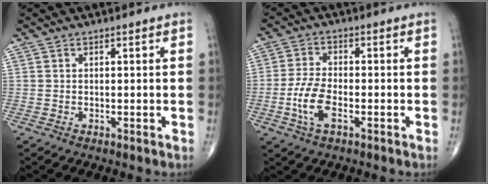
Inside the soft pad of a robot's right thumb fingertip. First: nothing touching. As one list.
[{"total": 6.8, "force": [-2.3, 3.0, 5.6], "torque": [-0.122, 0.011, -0.046]}]